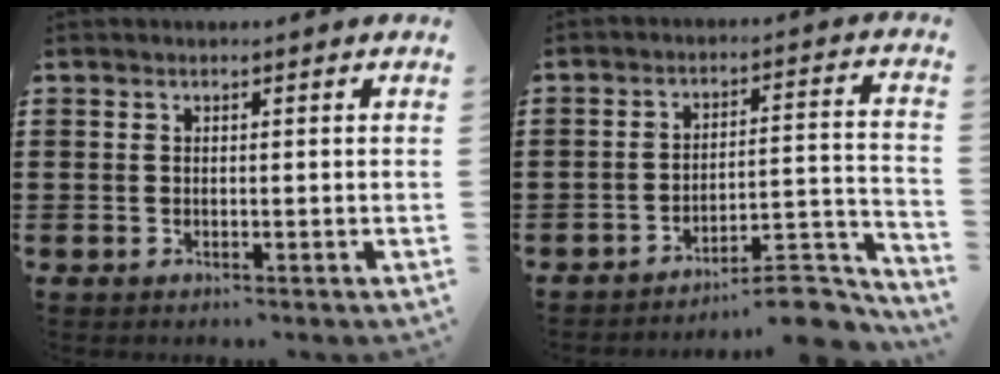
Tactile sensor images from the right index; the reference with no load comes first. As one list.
[{"total": 8.1, "force": [-7.3, 1.2, 3.4], "torque": [-0.043, 0.016, -0.135]}]